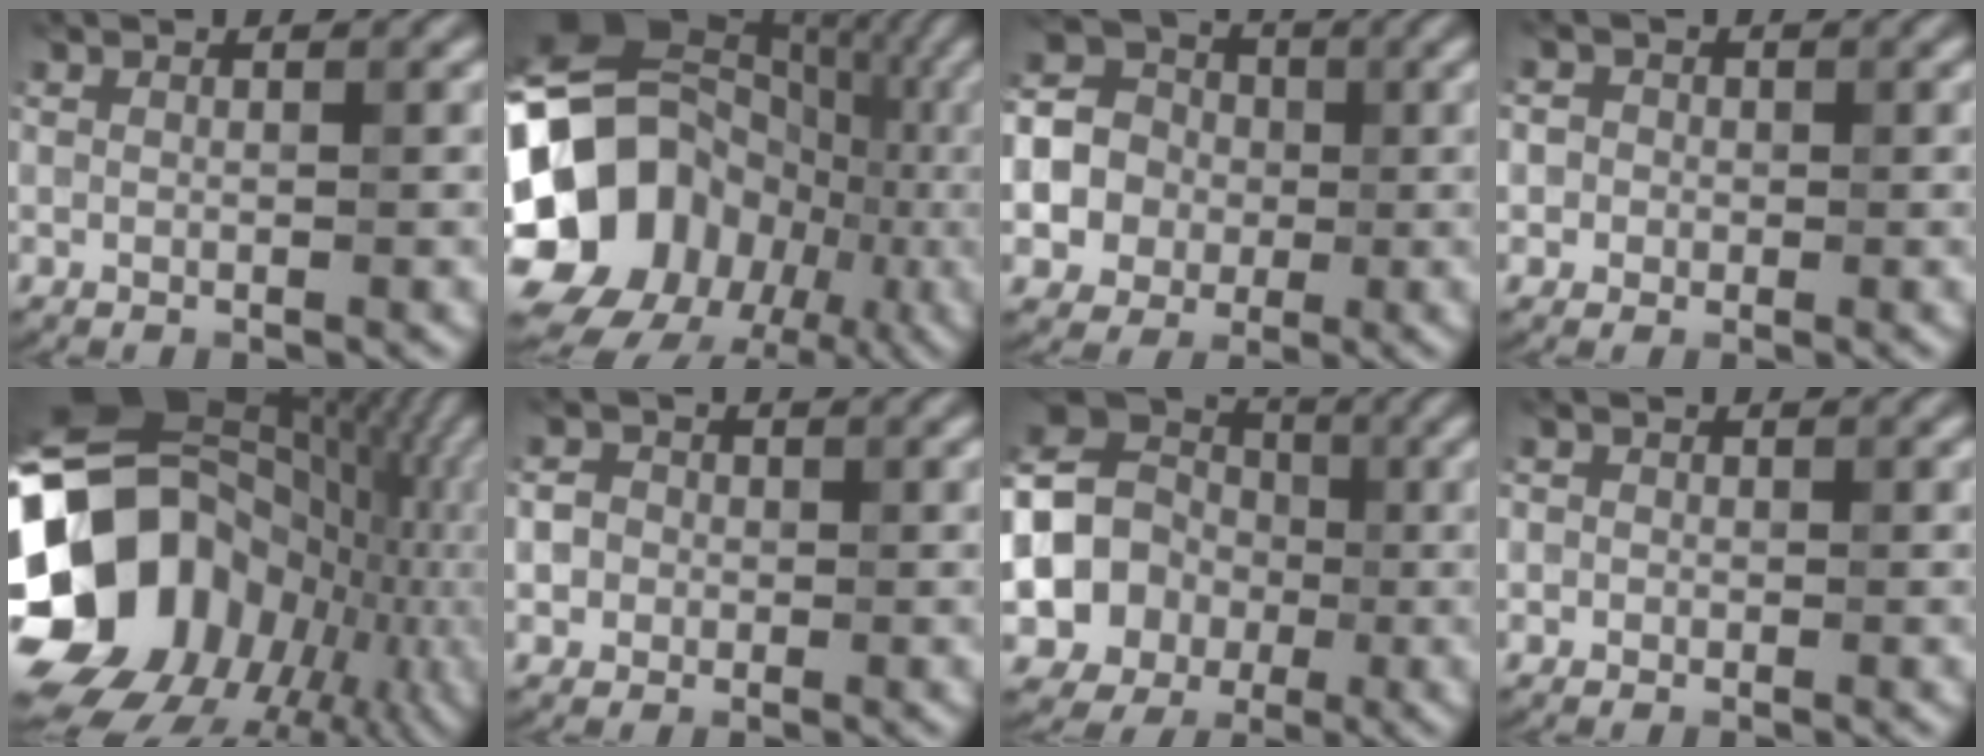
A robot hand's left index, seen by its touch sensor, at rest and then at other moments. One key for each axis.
{"total": 20.0, "fx": -3.9, "fy": 16.9, "fz": 10.0, "tx": -0.206, "ty": 0.012, "tz": -0.077}
{"total": 9.1, "fx": -0.1, "fy": 8.4, "fz": 3.5, "tx": -0.095, "ty": 0.026, "tz": -0.038}
{"total": 2.6, "fx": 0.5, "fy": 2.4, "fz": 0.7, "tx": 0.014, "ty": 0.010, "tz": -0.010}
{"total": 19.6, "fx": -2.7, "fy": 15.5, "fz": 11.7, "tx": -0.260, "ty": -0.014, "tz": -0.025}
{"total": 2.6, "fx": 0.1, "fy": 2.4, "fz": 1.0, "tx": 0.007, "ty": 0.011, "tz": -0.016}
{"total": 9.4, "fx": -1.6, "fy": 8.4, "fz": 4.0, "tx": -0.061, "ty": -0.011, "tz": -0.058}
{"total": 1.1, "fx": 0.2, "fy": 1.1, "fz": 0.2, "tx": 0.010, "ty": -0.001, "tz": -0.007}